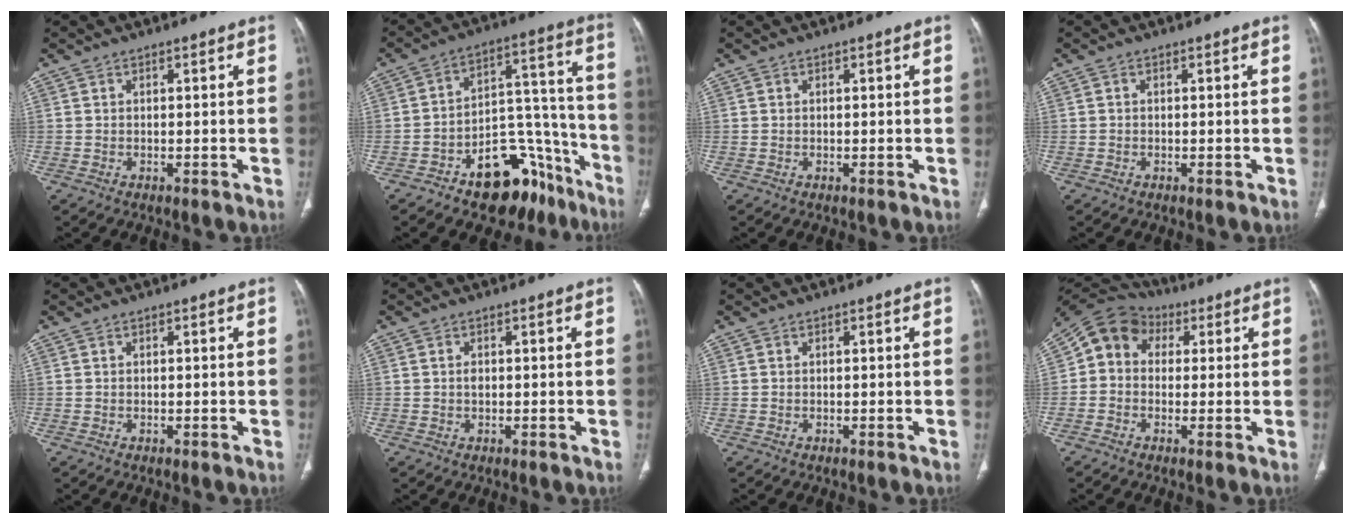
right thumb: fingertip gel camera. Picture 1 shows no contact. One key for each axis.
{"total": 18.7, "fx": -11.1, "fy": 10.2, "fz": 11.1, "tx": -0.096, "ty": 0.111, "tz": -0.160}
{"total": 0.0}
{"total": 0.0}
{"total": 0.0}
{"total": 1.0, "fx": 0.1, "fy": 0.7, "fz": 0.8, "tx": -0.013, "ty": 0.001, "tz": 0.003}
{"total": 0.0}
{"total": 9.2, "fx": 1.2, "fy": 7.9, "fz": 4.6, "tx": -0.069, "ty": 0.028, "tz": 0.004}